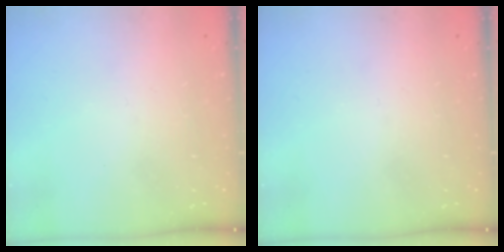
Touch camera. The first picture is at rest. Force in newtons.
{"total": 0.0}